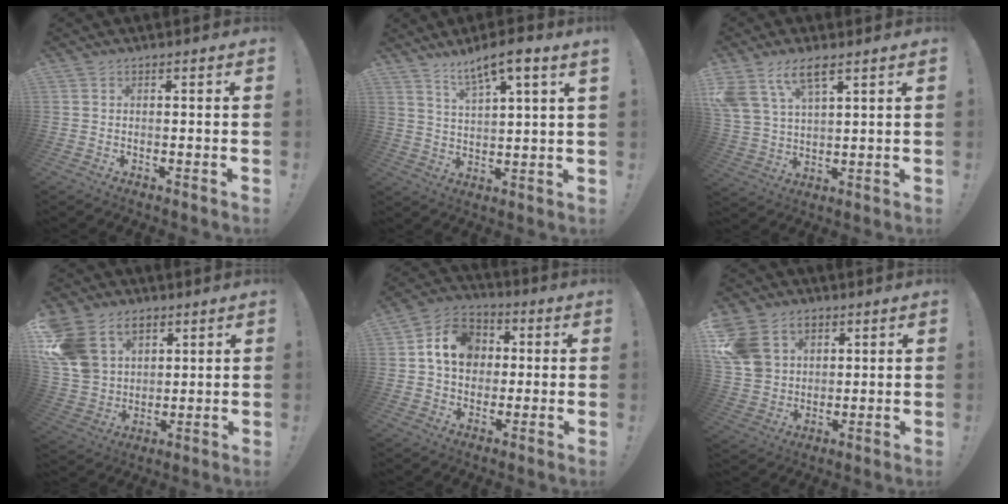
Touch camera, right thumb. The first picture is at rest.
{"total": 8.1, "force": [6.2, 0.6, 5.1], "torque": [-0.086, -0.033, 0.103]}
{"total": 9.4, "force": [6.2, 4.5, 5.4], "torque": [-0.111, -0.022, 0.119]}
{"total": 16.3, "force": [7.8, 12.3, 7.4], "torque": [-0.139, -0.033, 0.157]}
{"total": 13.9, "force": [2.7, 11.5, 7.3], "torque": [-0.099, 0.008, 0.059]}
{"total": 14.1, "force": [6.0, 11.2, 6.0], "torque": [-0.099, -0.019, 0.126]}